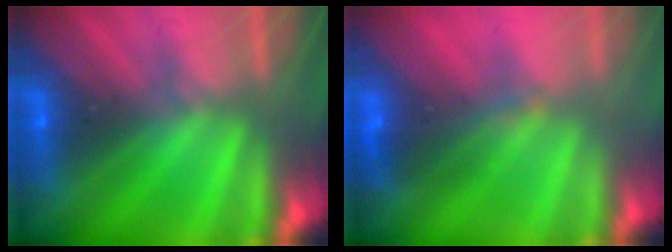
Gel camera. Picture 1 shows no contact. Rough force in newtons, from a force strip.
{"total": 4.1}